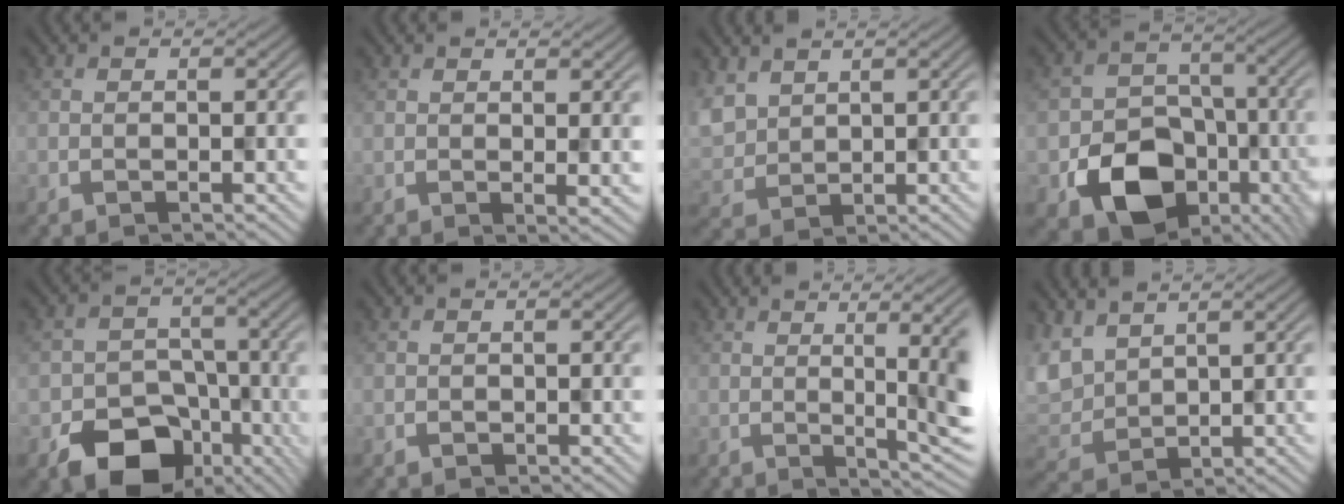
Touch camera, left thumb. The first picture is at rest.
{"total": 2.7, "force": [0.5, 0.5, 2.6], "torque": [-0.042, -0.005, 0.013]}
{"total": 4.9, "force": [2.3, 3.6, 2.4], "torque": [-0.068, -0.009, 0.046]}
{"total": 12.6, "force": [-5.0, 9.6, 6.5], "torque": [-0.126, -0.046, -0.078]}
{"total": 10.6, "force": [-5.2, 7.6, 5.2], "torque": [-0.086, -0.025, -0.085]}
{"total": 0.5, "force": [-0.1, 0.5, 0.1], "torque": [-0.001, -0.001, -0.001]}
{"total": 8.0, "force": [1.3, 1.5, 7.8], "torque": [-0.105, 0.003, 0.035]}
{"total": 6.4, "force": [3.2, 4.2, 3.6], "torque": [-0.107, -0.007, 0.064]}